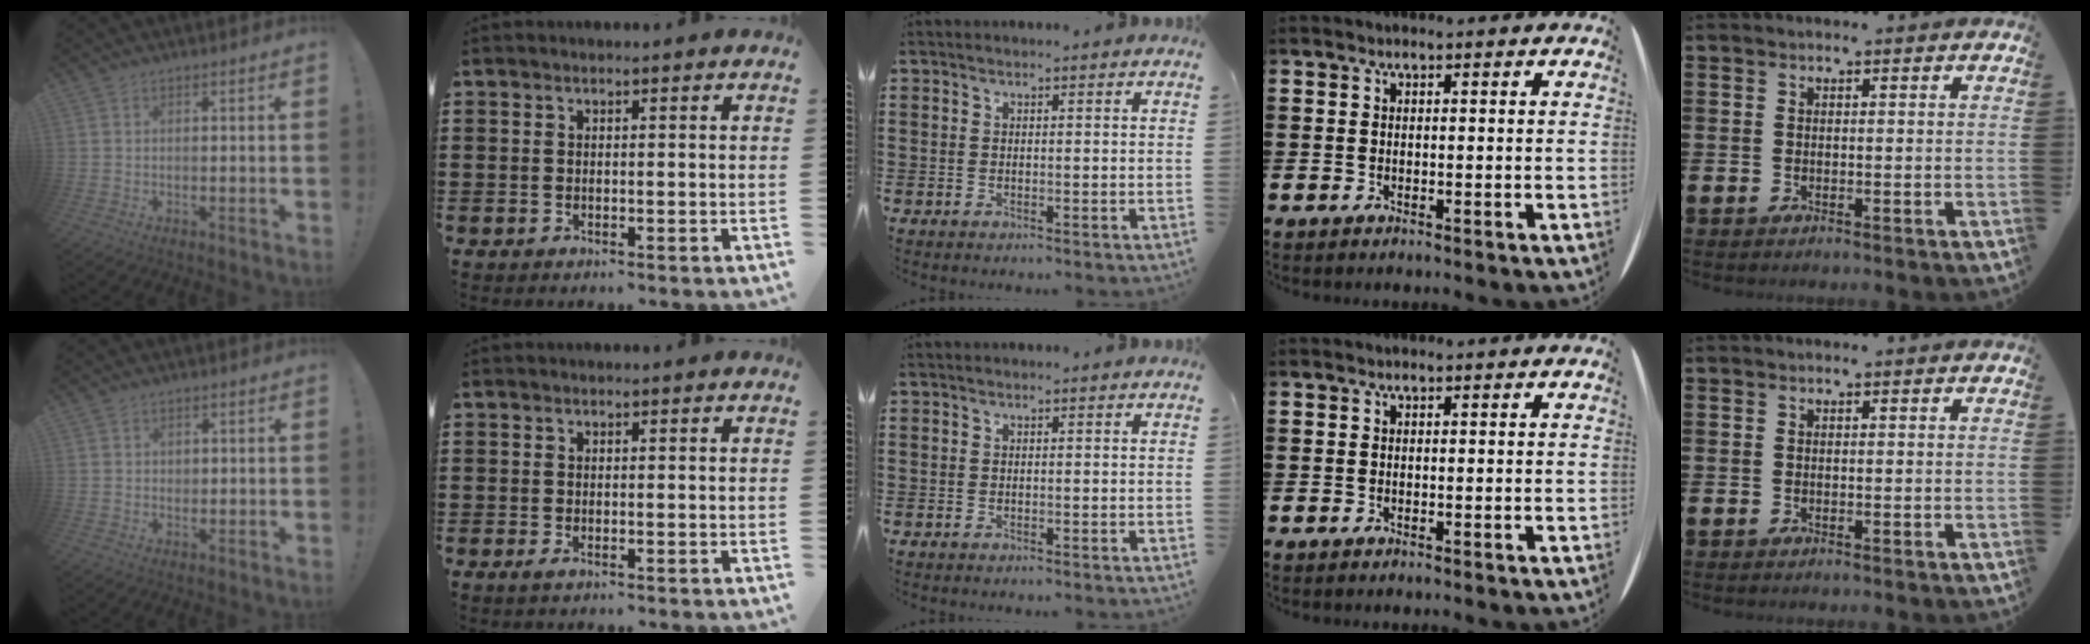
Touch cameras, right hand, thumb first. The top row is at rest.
{"thumb": {"total": 0.9, "force": [0.3, 0.9, 0.2], "torque": [0.004, -0.001, 0.004]}, "index": {"total": 0.6, "force": [-0.2, 0.3, 0.5], "torque": [-0.009, -0.003, -0.003]}}